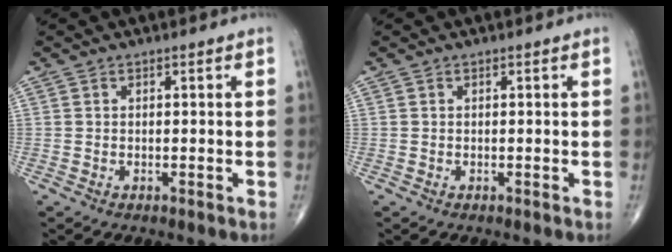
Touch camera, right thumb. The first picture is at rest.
{"total": 0.0}